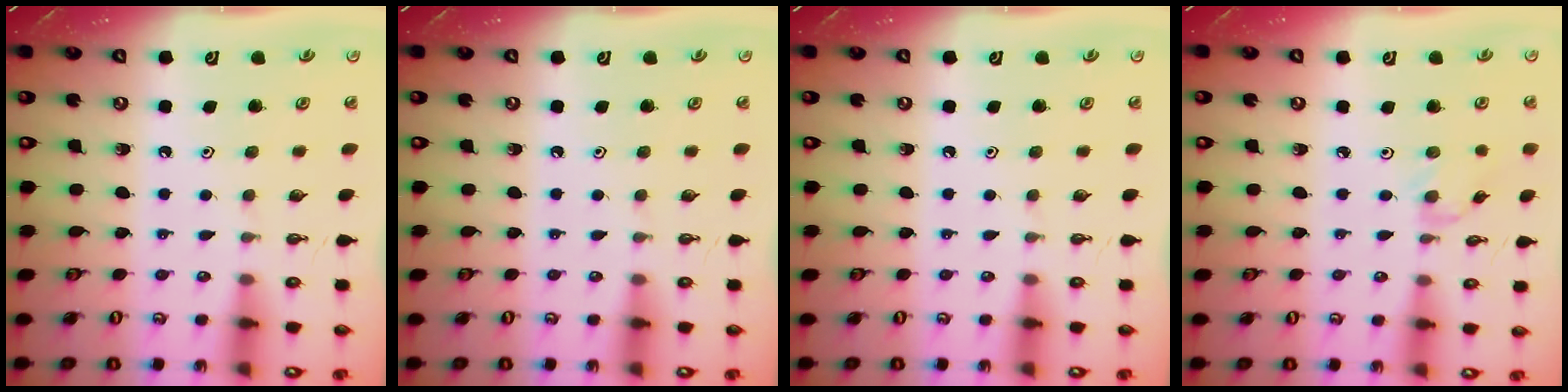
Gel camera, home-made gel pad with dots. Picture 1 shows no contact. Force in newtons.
{"total": 0.0}
{"total": 0.0}
{"total": 0.7, "press": 0.7, "slide": 0.2}